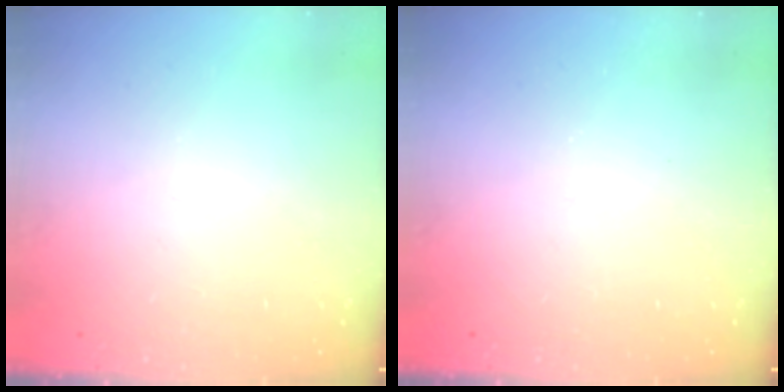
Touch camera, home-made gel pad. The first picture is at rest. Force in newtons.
{"total": 0.0}